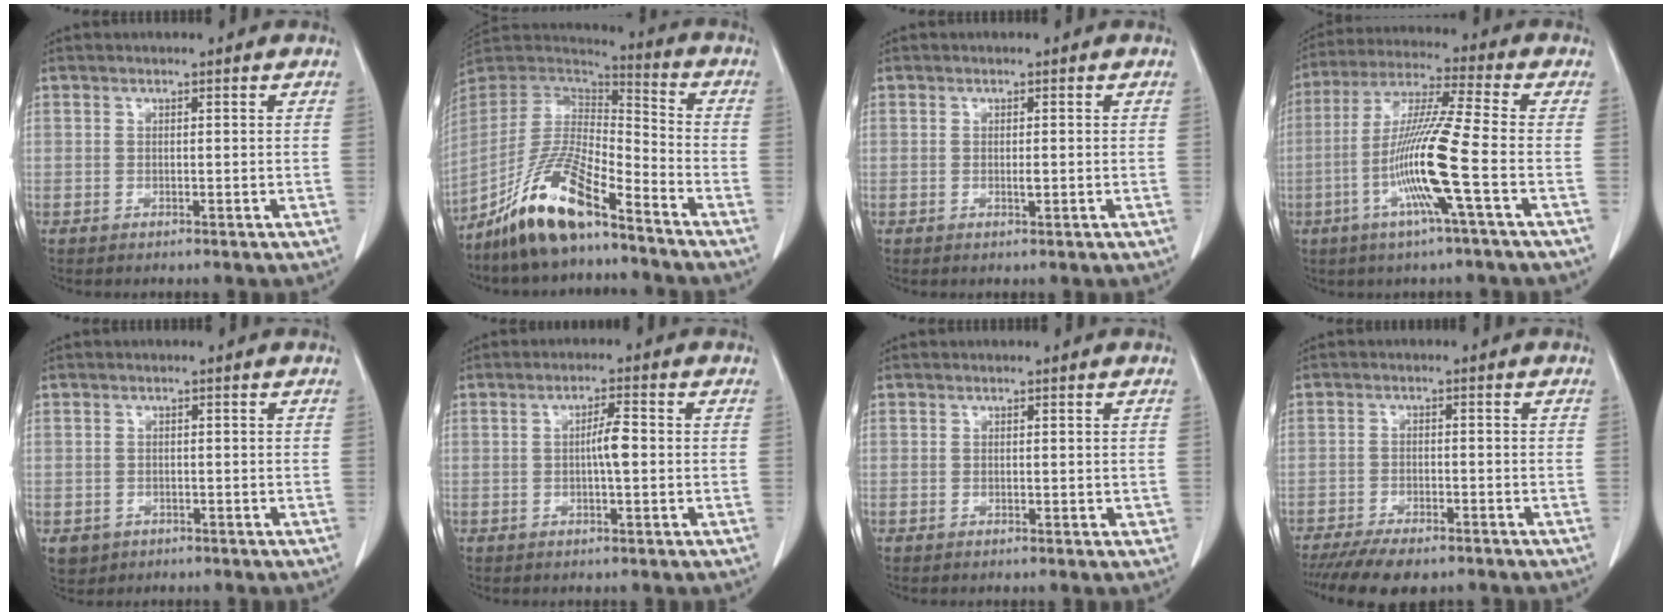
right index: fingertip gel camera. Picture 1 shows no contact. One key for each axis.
{"total": 14.6, "fx": -10.1, "fy": 2.8, "fz": 10.1, "tx": -0.201, "ty": -0.002, "tz": -0.188}
{"total": 0.8, "fx": -0.1, "fy": 0.2, "fz": 0.8, "tx": -0.015, "ty": -0.002, "tz": -0.001}
{"total": 13.1, "fx": -3.9, "fy": -1.2, "fz": 12.4, "tx": -0.247, "ty": -0.008, "tz": -0.083}
{"total": 2.9, "fx": -1.1, "fy": 2.6, "fz": 0.4, "tx": -0.006, "ty": 0.004, "tz": -0.010}
{"total": 3.4, "fx": -0.2, "fy": 0.4, "fz": 3.3, "tx": -0.059, "ty": 0.003, "tz": -0.005}
{"total": 1.0, "fx": 0.0, "fy": 0.7, "fz": 0.7, "tx": -0.005, "ty": 0.000, "tz": 0.002}
{"total": 8.9, "fx": -7.2, "fy": 2.7, "fz": 4.6, "tx": -0.064, "ty": -0.009, "tz": -0.108}